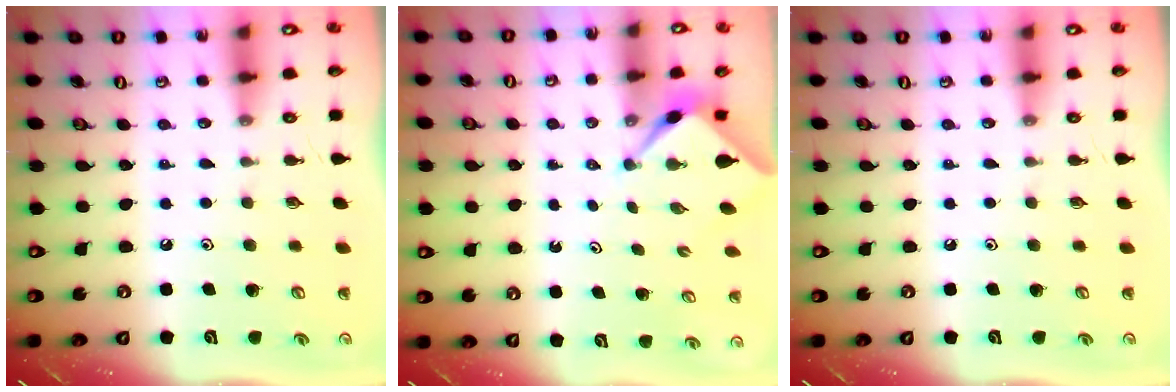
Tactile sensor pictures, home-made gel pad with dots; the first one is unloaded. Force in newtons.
{"total": 2.1, "press": 2.1, "slide": 0.3}
{"total": 0.0}